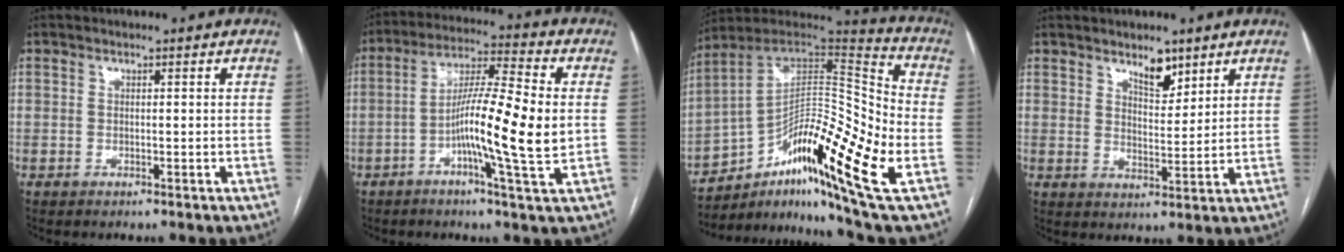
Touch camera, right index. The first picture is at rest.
{"total": 13.5, "force": [-1.8, 0.1, 13.4], "torque": [-0.237, 0.004, -0.039]}
{"total": 26.5, "force": [-9.2, 3.8, 24.5], "torque": [-0.387, 0.001, -0.145]}
{"total": 4.7, "force": [3.6, 1.7, 2.6], "torque": [-0.043, -0.008, 0.063]}